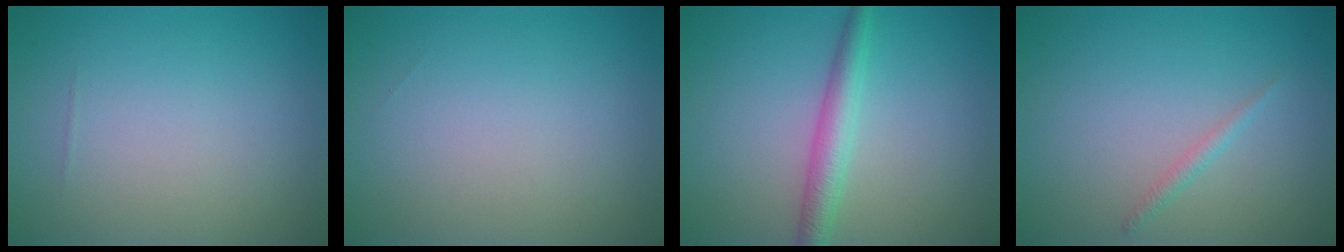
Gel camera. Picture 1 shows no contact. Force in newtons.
{"total": 0.0}
{"total": 2.9, "press": 2.9, "slide": 0.0}
{"total": 0.9, "press": 0.9, "slide": 0.1}